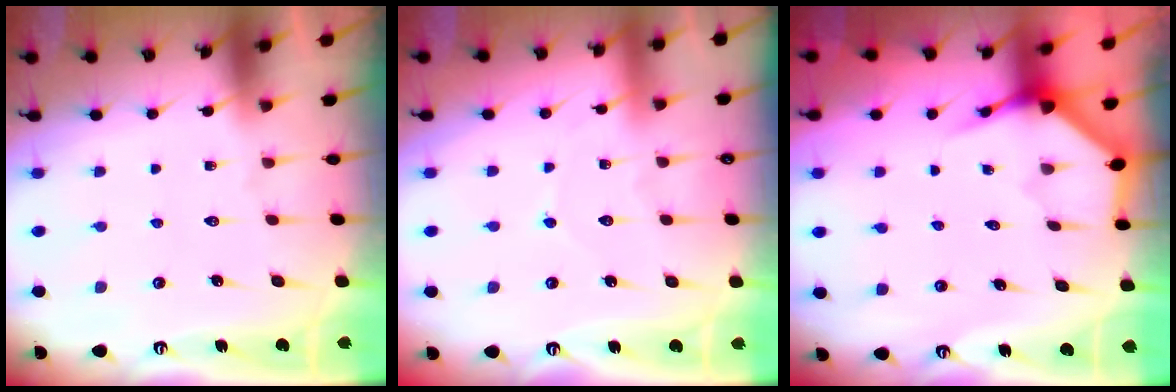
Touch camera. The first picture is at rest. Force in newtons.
{"total": 3.4, "press": 3.4, "slide": 0.2}
{"total": 3.8, "press": 3.8, "slide": 0.2}